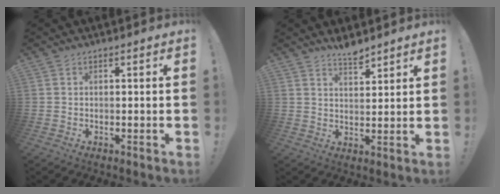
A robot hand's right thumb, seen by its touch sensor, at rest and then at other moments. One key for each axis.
{"total": 4.8, "fx": 4.4, "fy": 1.3, "fz": 1.6, "tx": -0.017, "ty": -0.030, "tz": 0.077}